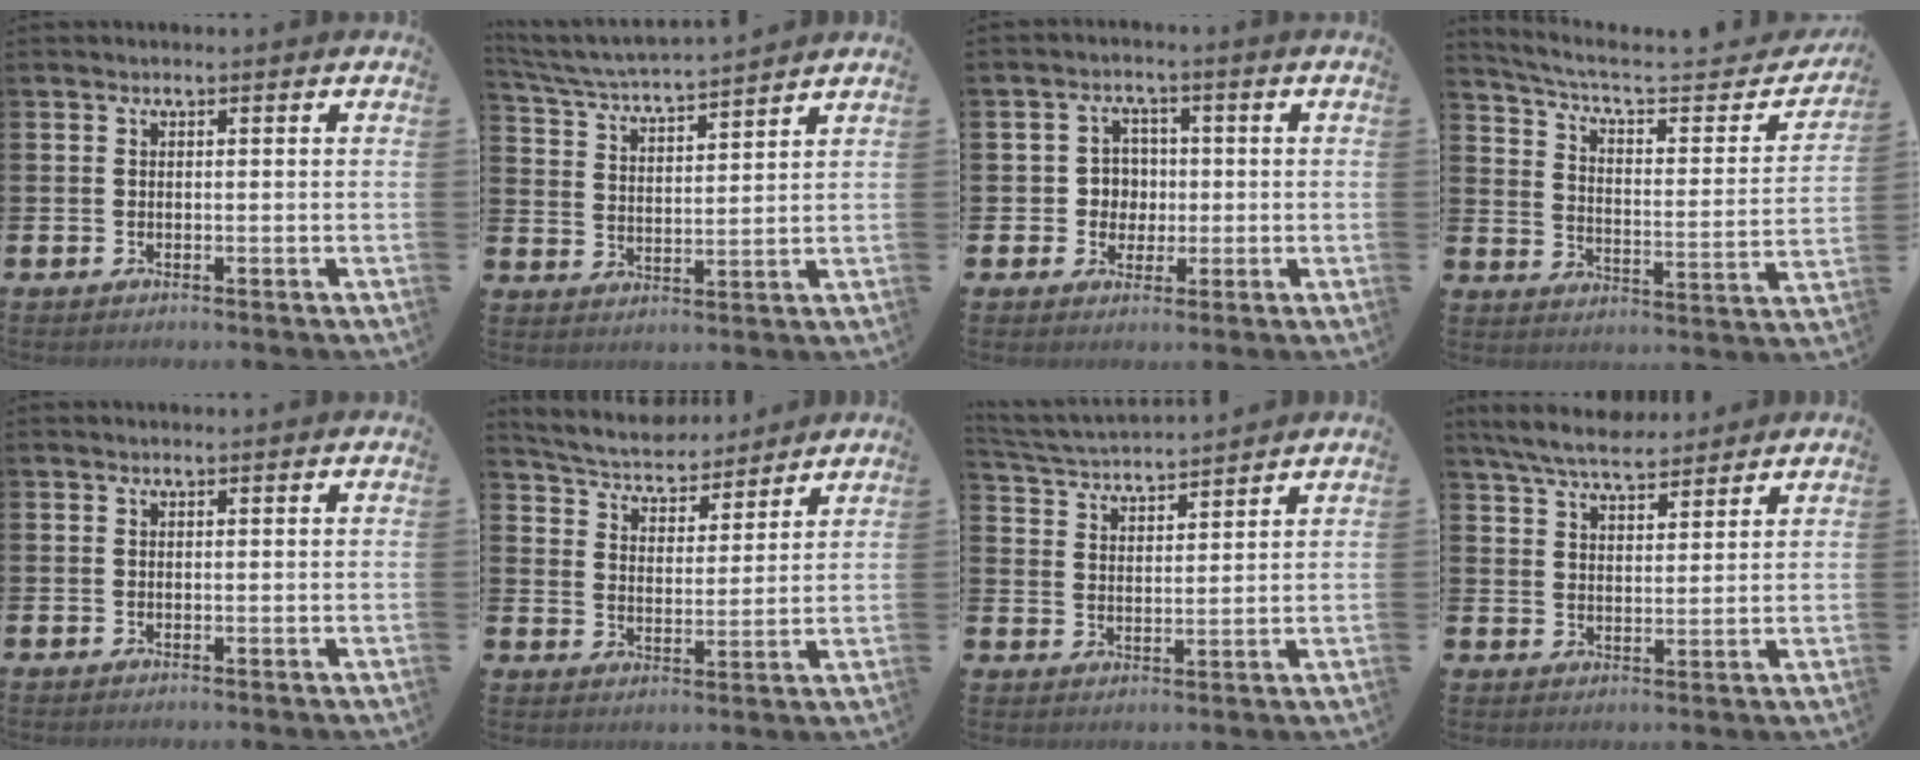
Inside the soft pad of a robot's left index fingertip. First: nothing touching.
{"total": 4.6, "force": [4.6, -0.3, 0.8], "torque": [-0.040, -0.039, 0.076]}
{"total": 3.7, "force": [0.4, 3.6, 0.7], "torque": [-0.017, 0.005, -0.002]}
{"total": 6.1, "force": [5.1, 1.4, 3.0], "torque": [-0.084, -0.037, 0.078]}
{"total": 0.0}
{"total": 5.2, "force": [5.0, 1.4, 0.5], "torque": [-0.042, -0.038, 0.084]}
{"total": 4.1, "force": [4.1, 0.3, 0.2], "torque": [-0.026, -0.030, 0.071]}
{"total": 6.8, "force": [6.4, 1.3, 2.0], "torque": [-0.056, -0.021, 0.115]}